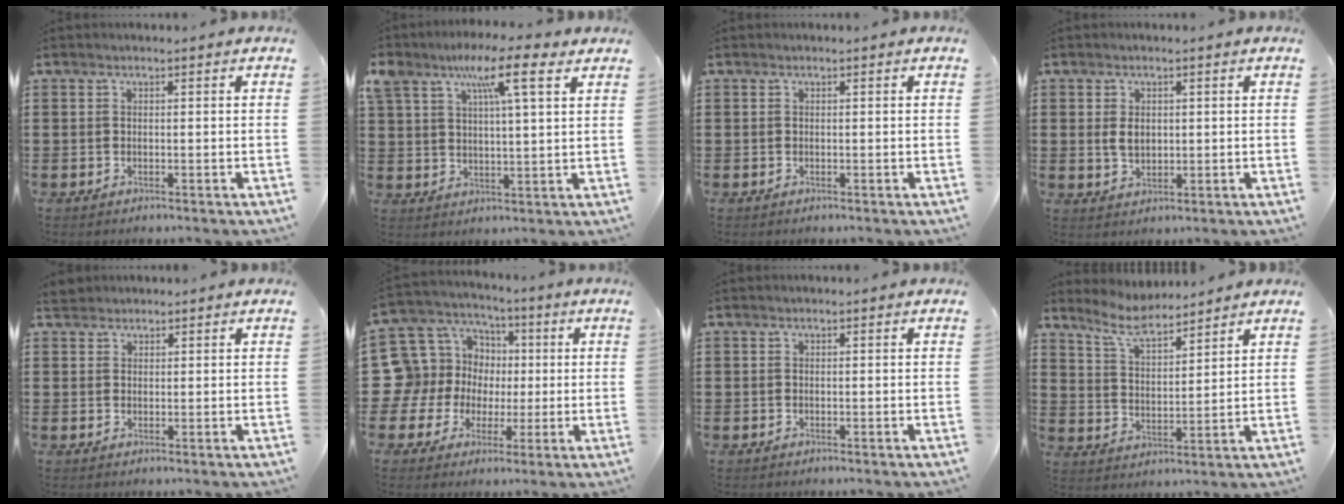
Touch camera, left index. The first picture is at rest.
{"total": 10.0, "force": [6.3, 2.8, 7.2], "torque": [-0.134, -0.004, 0.105]}
{"total": 0.0}
{"total": 2.9, "force": [0.5, 1.9, 2.1], "torque": [-0.037, 0.004, 0.007]}
{"total": 2.2, "force": [1.8, 1.3, 0.0], "torque": [0.000, 0.006, 0.033]}
{"total": 10.0, "force": [-0.1, 9.9, 1.0], "torque": [-0.097, -0.014, 0.003]}
{"total": 0.0}
{"total": 6.2, "force": [5.6, 1.2, 2.4], "torque": [-0.068, -0.018, 0.099]}